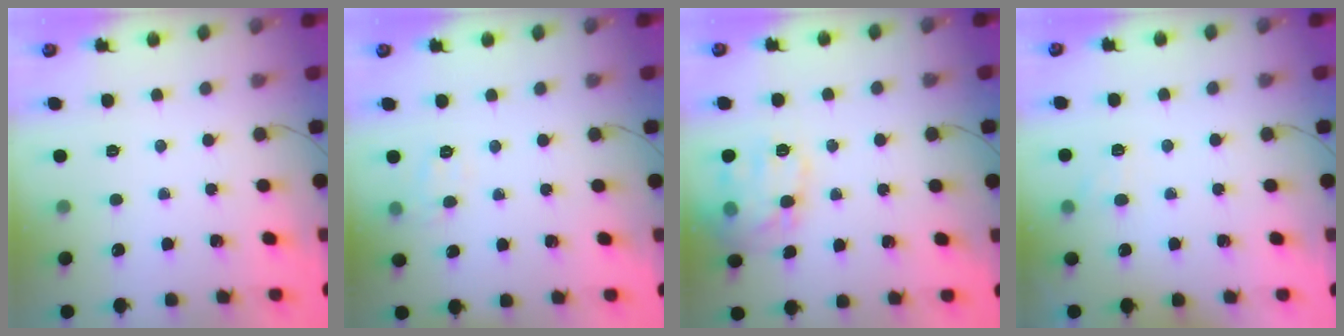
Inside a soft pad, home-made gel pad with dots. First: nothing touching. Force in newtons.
{"total": 6.7, "press": 6.7, "slide": 1.0}
{"total": 15.1, "press": 15.0, "slide": 0.8}
{"total": 6.3, "press": 6.1, "slide": 1.5}